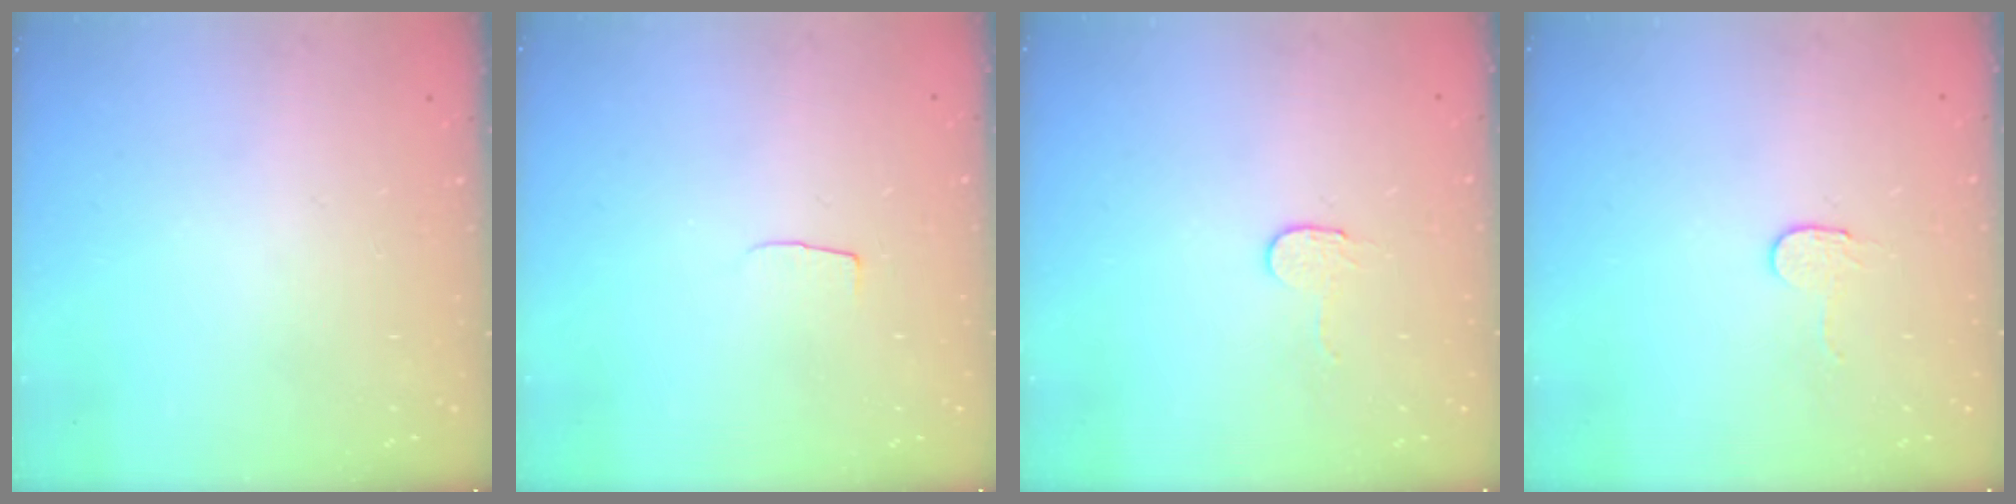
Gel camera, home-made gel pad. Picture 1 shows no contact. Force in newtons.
{"total": 3.7, "press": 3.7, "slide": 0.3}
{"total": 2.7, "press": 2.7, "slide": 0.2}
{"total": 2.7, "press": 2.7, "slide": 0.2}